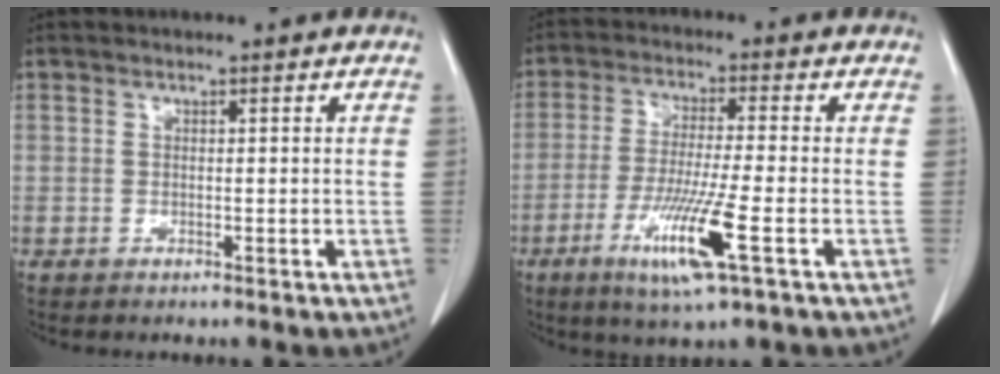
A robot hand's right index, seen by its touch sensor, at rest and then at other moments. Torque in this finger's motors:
{"motor_torque": [1.47, -0.66, 0.79, 0.21]}